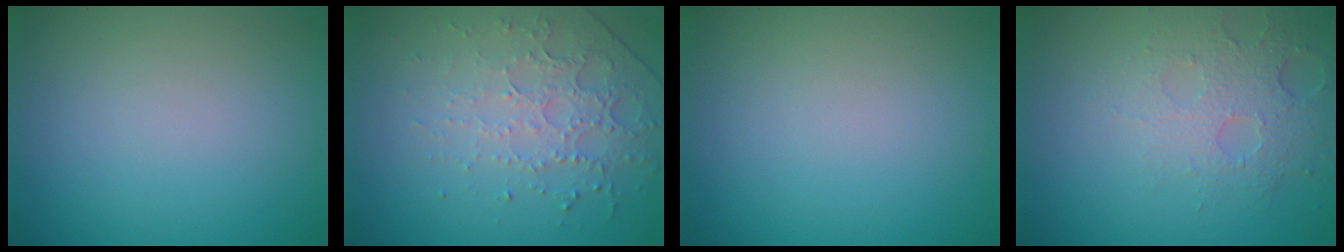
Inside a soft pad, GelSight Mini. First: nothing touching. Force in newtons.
{"total": 4.6, "press": 3.1, "slide": 3.4}
{"total": 0.0}
{"total": 3.9, "press": 3.0, "slide": 2.5}